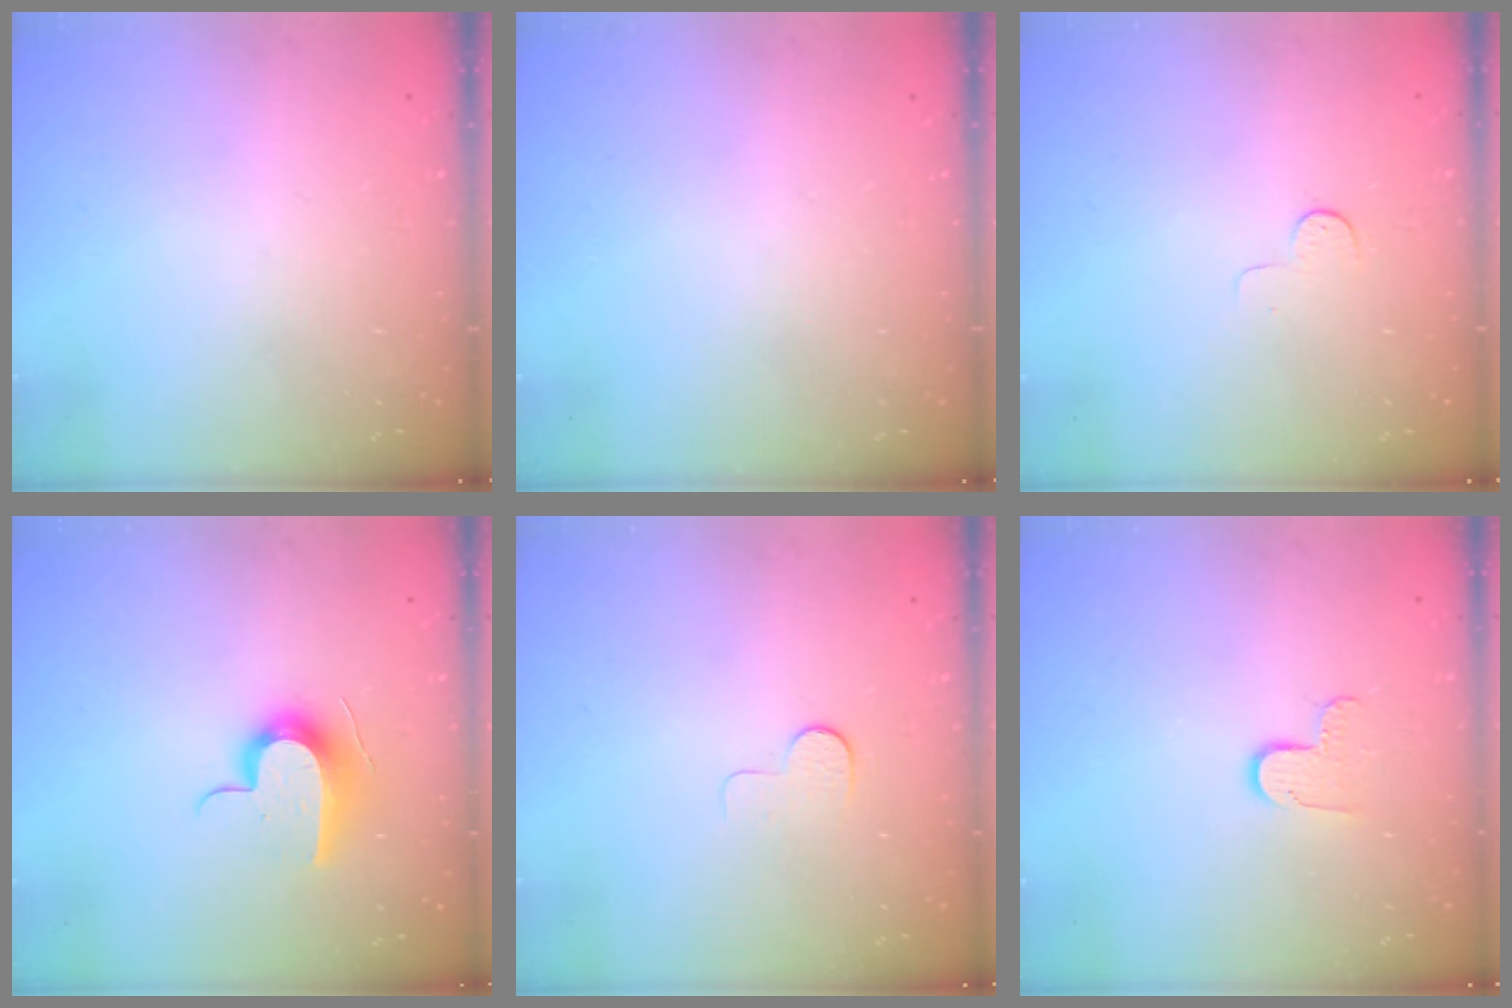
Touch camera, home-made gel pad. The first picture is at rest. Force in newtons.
{"total": 0.0}
{"total": 3.0, "press": 3.0, "slide": 0.3}
{"total": 11.7, "press": 11.6, "slide": 0.6}
{"total": 4.9, "press": 4.8, "slide": 0.5}
{"total": 5.8, "press": 5.8, "slide": 0.8}